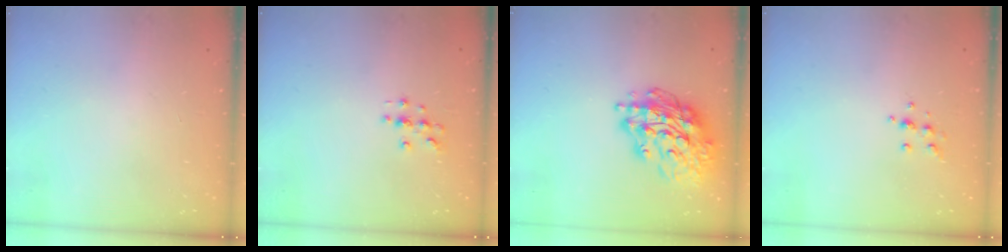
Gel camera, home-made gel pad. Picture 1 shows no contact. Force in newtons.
{"total": 3.2, "press": 3.2, "slide": 0.3}
{"total": 18.9, "press": 18.8, "slide": 2.2}
{"total": 6.2, "press": 6.1, "slide": 0.7}